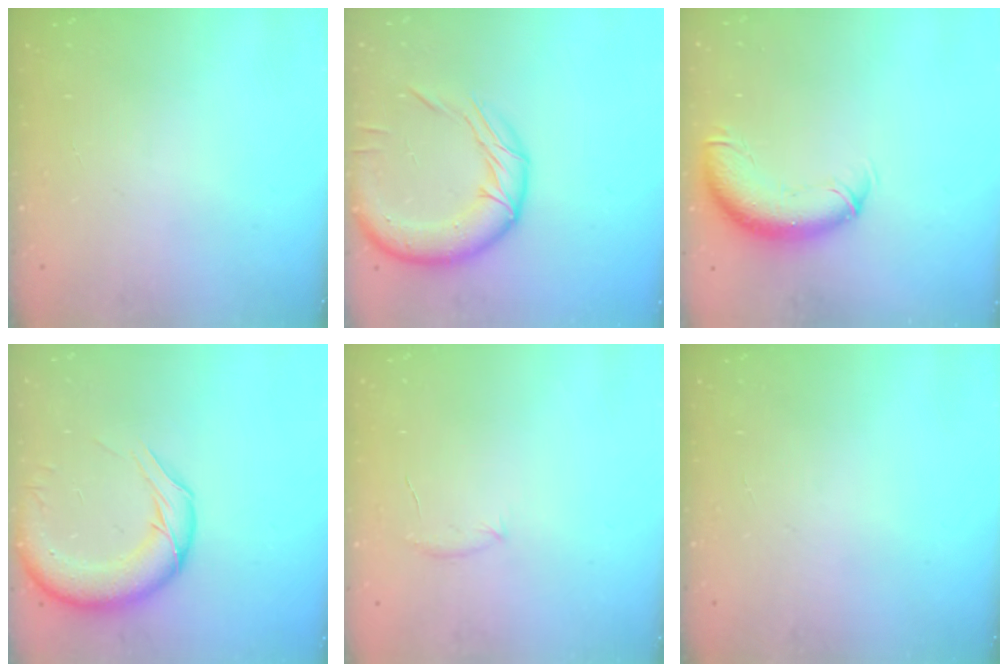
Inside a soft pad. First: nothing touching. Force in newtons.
{"total": 17.0, "press": 16.8, "slide": 2.6}
{"total": 11.5, "press": 11.3, "slide": 2.3}
{"total": 13.8, "press": 13.4, "slide": 3.5}
{"total": 4.4, "press": 4.2, "slide": 1.3}
{"total": 0.0}